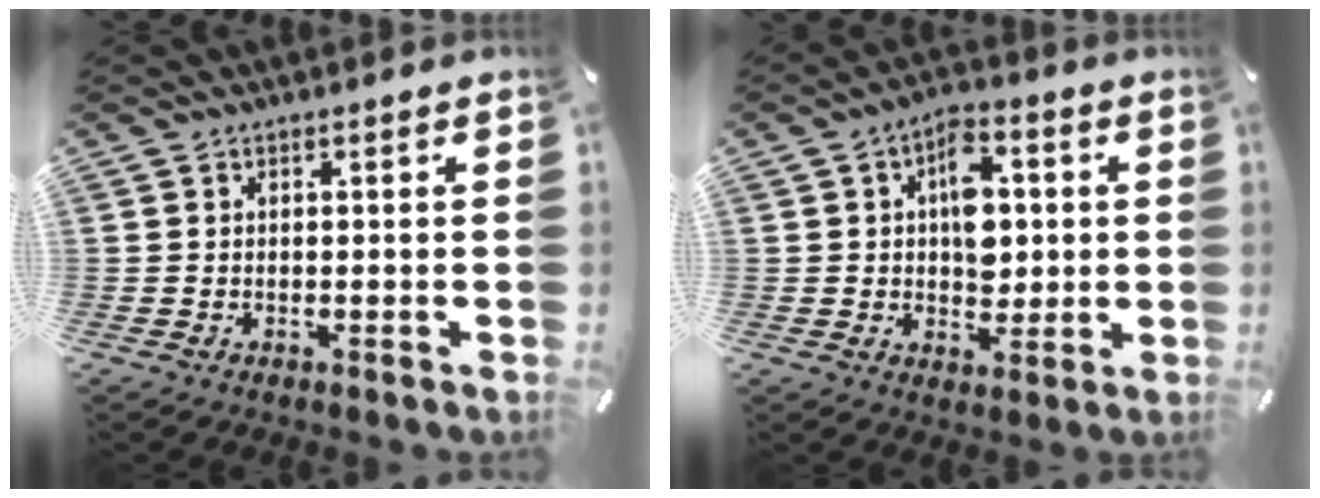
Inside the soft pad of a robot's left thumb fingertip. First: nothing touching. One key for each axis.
{"total": 10.6, "fx": 1.2, "fy": 7.4, "fz": 7.5, "tx": -0.097, "ty": 0.004, "tz": 0.019}